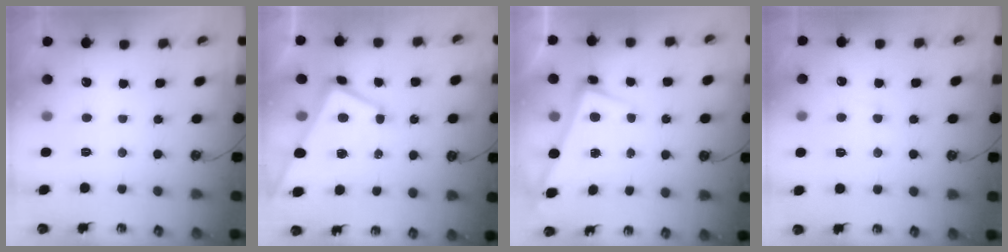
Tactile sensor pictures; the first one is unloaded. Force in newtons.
{"total": 2.6, "press": 2.5, "slide": 0.8}
{"total": 2.8, "press": 2.8, "slide": 0.4}
{"total": 0.8, "press": 0.5, "slide": 0.7}